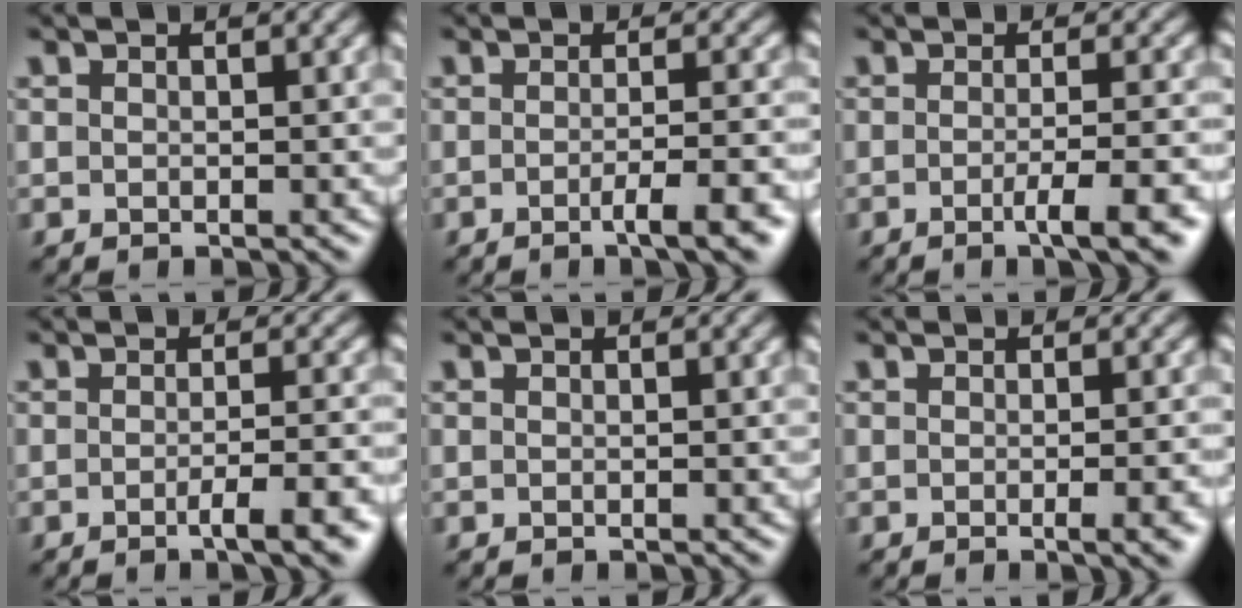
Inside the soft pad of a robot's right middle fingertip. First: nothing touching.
{"total": 3.9, "force": [-1.6, 0.9, 3.4], "torque": [-0.043, 0.001, -0.032]}
{"total": 4.2, "force": [-1.5, 0.8, 3.9], "torque": [-0.050, -0.002, -0.029]}
{"total": 3.9, "force": [-1.6, 0.9, 3.4], "torque": [-0.043, 0.001, -0.030]}
{"total": 0.0}
{"total": 3.5, "force": [-0.8, 1.2, 3.2], "torque": [-0.028, -0.004, -0.010]}